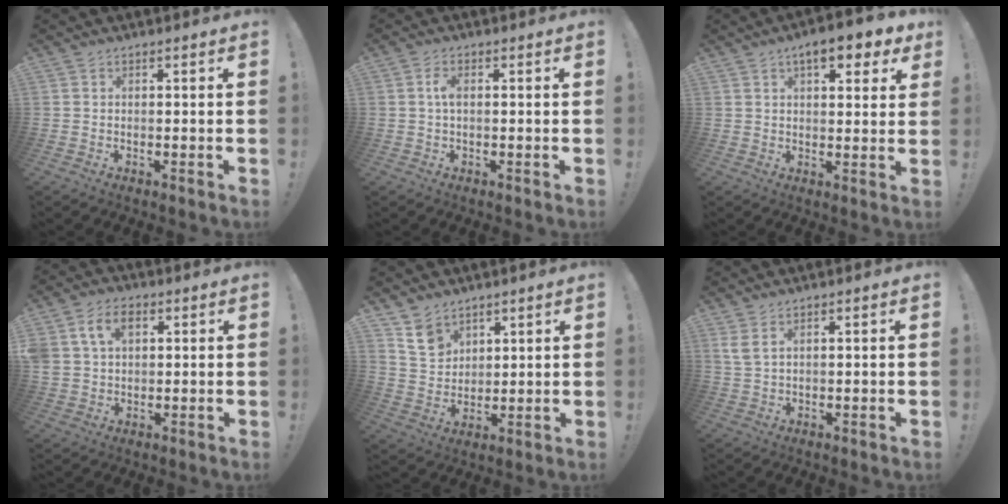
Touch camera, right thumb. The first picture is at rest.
{"total": 2.9, "force": [0.1, 1.2, 2.7], "torque": [-0.051, 0.008, 0.001]}
{"total": 8.5, "force": [4.9, 3.1, 6.3], "torque": [-0.078, -0.020, 0.079]}
{"total": 8.7, "force": [3.3, 6.0, 5.3], "torque": [-0.098, 0.007, 0.063]}
{"total": 8.9, "force": [5.9, 6.3, 2.3], "torque": [-0.026, -0.038, 0.116]}
{"total": 3.2, "force": [1.8, 0.6, 2.5], "torque": [-0.055, -0.003, 0.034]}